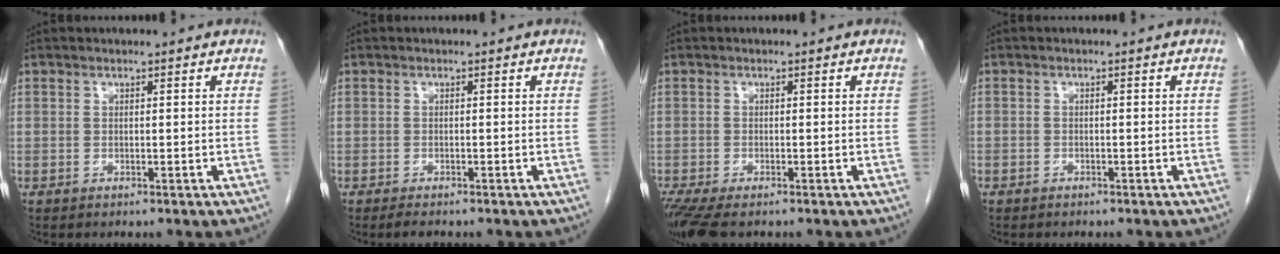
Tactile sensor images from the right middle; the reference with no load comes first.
{"total": 1.8, "force": [-1.5, 0.4, 0.9], "torque": [-0.020, -0.005, -0.020]}
{"total": 5.9, "force": [-4.4, 1.6, 3.5], "torque": [-0.065, -0.015, -0.076]}
{"total": 1.0, "force": [-0.7, 0.6, 0.1], "torque": [-0.009, 0.003, -0.014]}